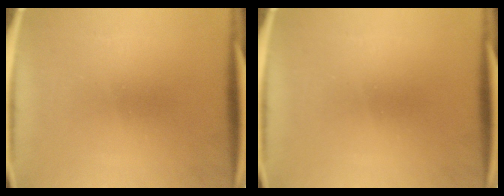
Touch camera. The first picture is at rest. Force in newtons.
{"total": 0.0}